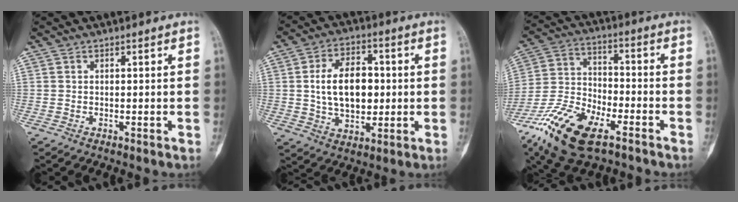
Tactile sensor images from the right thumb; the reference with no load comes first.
{"total": 12.9, "force": [0.7, 8.2, 9.9], "torque": [-0.138, 0.005, 0.015]}
{"total": 17.6, "force": [-10.5, 7.5, 12.0], "torque": [-0.238, 0.041, -0.196]}